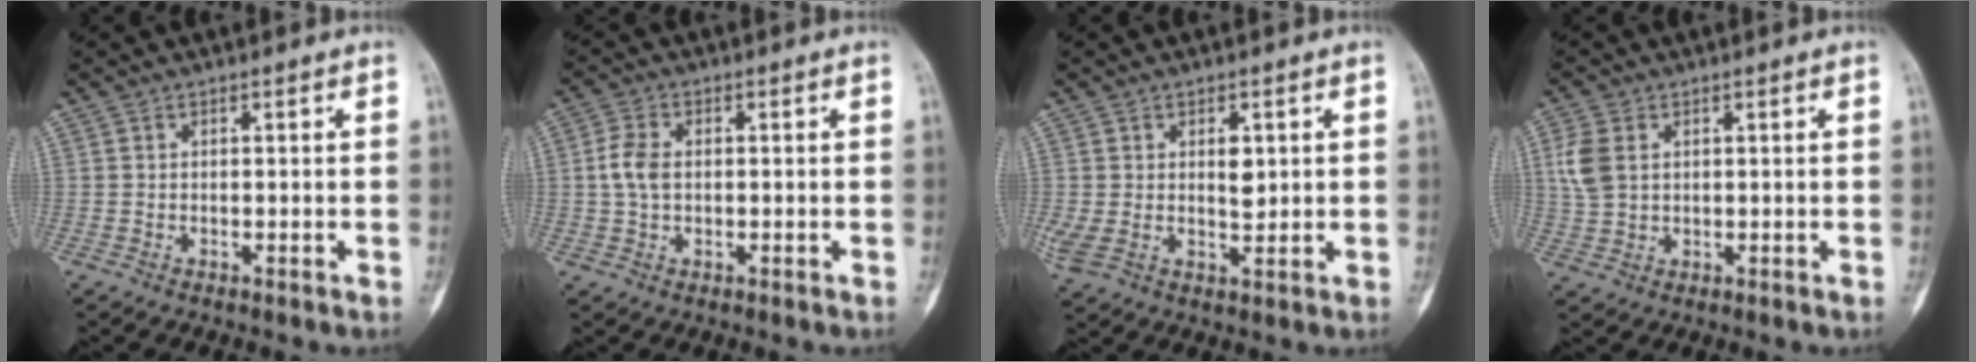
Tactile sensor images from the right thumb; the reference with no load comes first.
{"total": 4.8, "force": [0.2, 3.2, 3.6], "torque": [-0.076, 0.007, 0.000]}
{"total": 6.4, "force": [1.0, 3.7, 5.1], "torque": [-0.085, -0.003, 0.023]}
{"total": 5.7, "force": [1.5, 3.9, 3.9], "torque": [-0.094, 0.001, 0.034]}